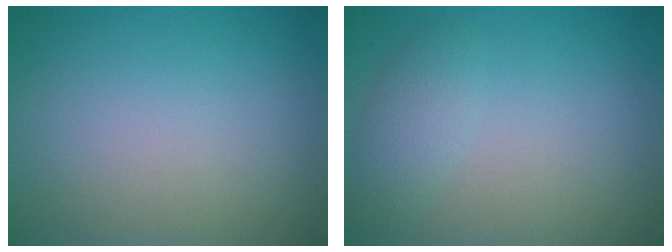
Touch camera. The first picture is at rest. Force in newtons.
{"total": 1.9, "press": 1.9, "slide": 0.1}